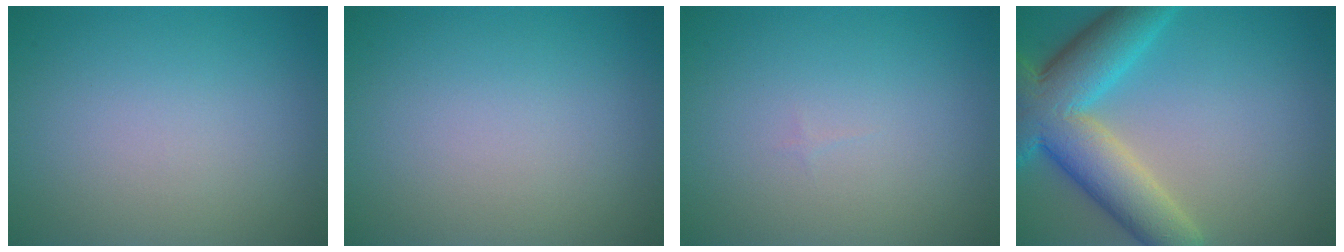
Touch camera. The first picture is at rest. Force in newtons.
{"total": 0.0}
{"total": 0.0}
{"total": 9.8, "press": 9.8, "slide": 0.6}